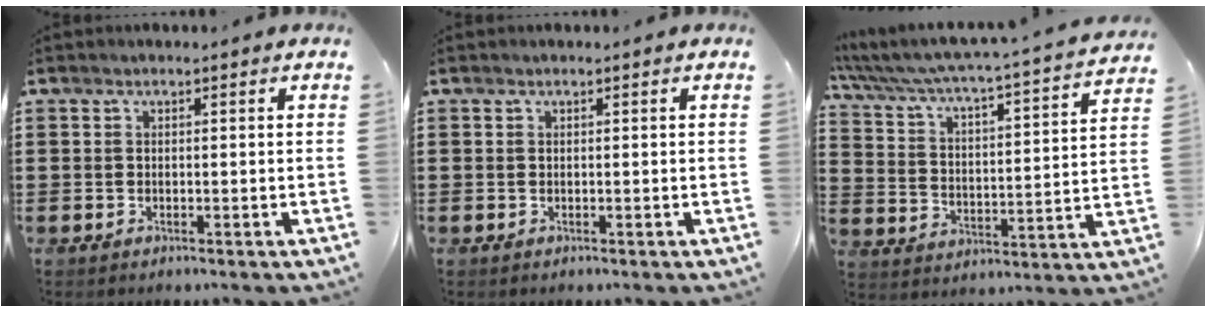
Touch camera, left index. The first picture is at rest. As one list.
[{"total": 0.0}, {"total": 3.6, "force": [3.3, -0.4, 1.5], "torque": [-0.051, -0.043, 0.042]}]